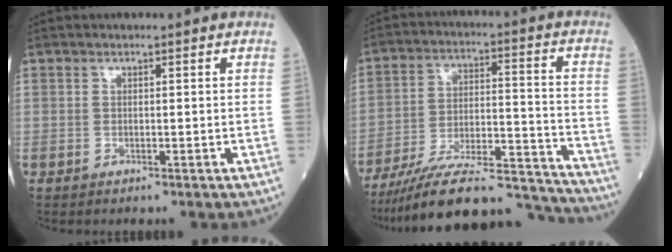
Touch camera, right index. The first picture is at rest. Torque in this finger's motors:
{"motor_torque": [1.07, -1.07, 0.21, 0.07]}